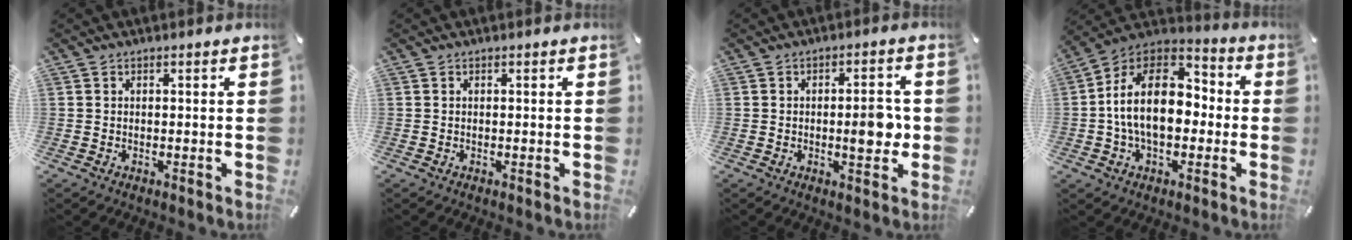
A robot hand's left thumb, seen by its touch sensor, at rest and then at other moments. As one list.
[{"total": 0.0}, {"total": 7.3, "force": [-0.3, 3.1, 6.6], "torque": [-0.082, -0.004, -0.010]}, {"total": 17.9, "force": [-1.4, 12.0, 13.3], "torque": [-0.249, 0.020, -0.030]}]